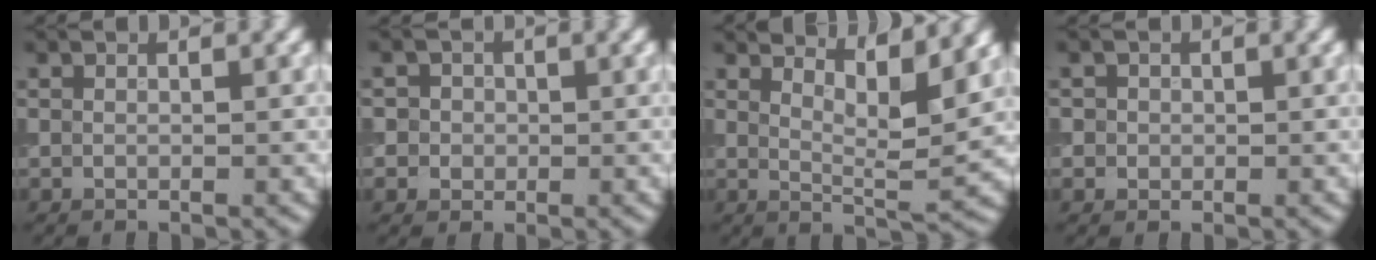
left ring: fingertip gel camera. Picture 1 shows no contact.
{"total": 2.7, "force": [0.6, 2.5, 0.8], "torque": [0.006, 0.006, -0.002]}
{"total": 5.8, "force": [4.2, 1.0, 3.8], "torque": [-0.057, -0.001, 0.064]}
{"total": 1.1, "force": [0.2, 1.1, 0.2], "torque": [0.010, -0.003, 0.000]}